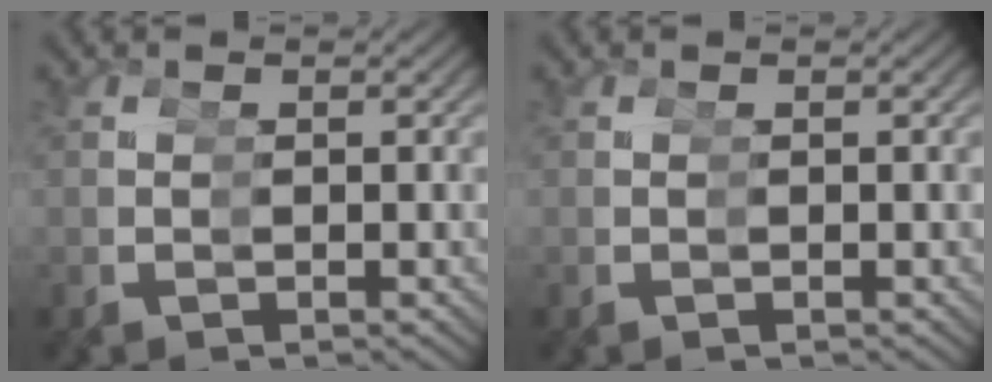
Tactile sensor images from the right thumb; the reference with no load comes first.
{"total": 0.0}